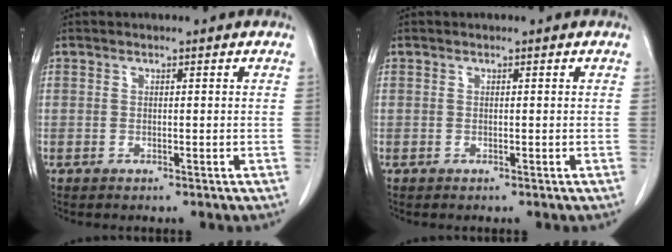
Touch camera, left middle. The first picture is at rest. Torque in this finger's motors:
{"motor_torque": [-0.02, 0.03, -0.03, 0.00]}